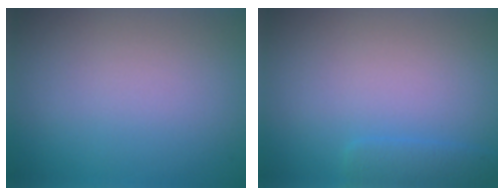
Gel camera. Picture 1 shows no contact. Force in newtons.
{"total": 1.4, "press": 1.4, "slide": 0.1}